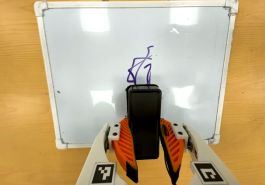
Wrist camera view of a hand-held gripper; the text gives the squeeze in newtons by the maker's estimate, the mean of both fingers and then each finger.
{"total": 11.2, "left": 9.8, "right": 12.5}